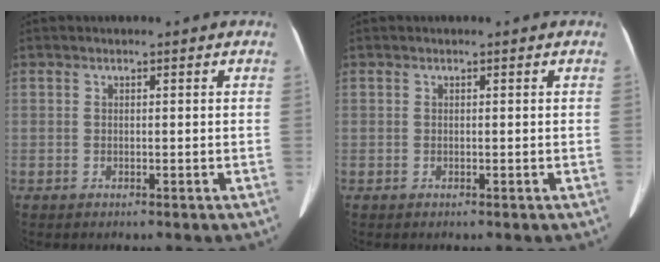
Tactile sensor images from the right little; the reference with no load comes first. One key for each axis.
{"total": 0.0}